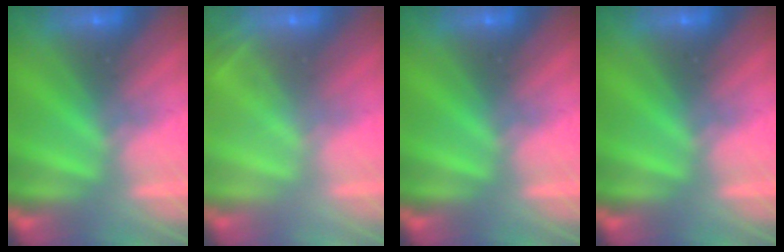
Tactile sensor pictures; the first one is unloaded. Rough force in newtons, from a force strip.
{"total": 2.0}
{"total": 0.0}
{"total": 0.0}